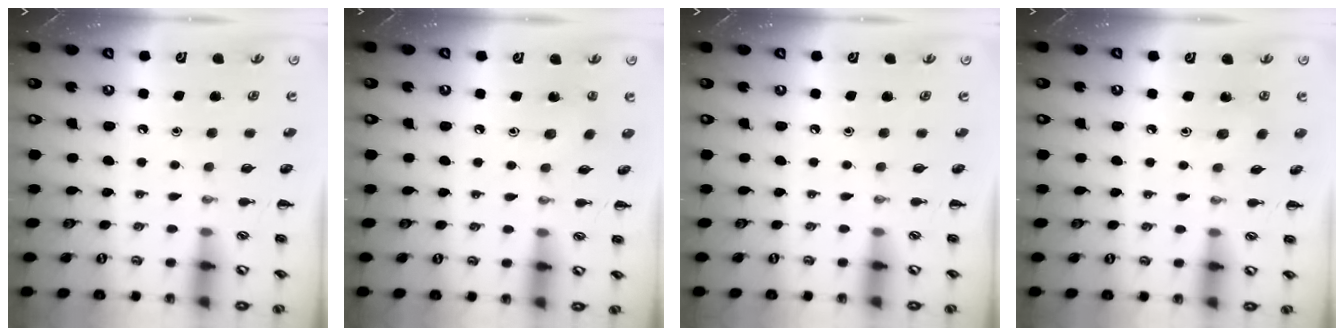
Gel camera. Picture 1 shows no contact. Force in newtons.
{"total": 2.8, "press": 2.7, "slide": 0.9}
{"total": 0.0}
{"total": 5.1, "press": 4.9, "slide": 1.4}